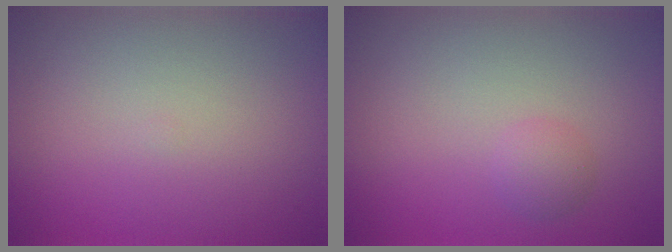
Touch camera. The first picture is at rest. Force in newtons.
{"total": 1.3, "press": 1.3, "slide": 0.1}